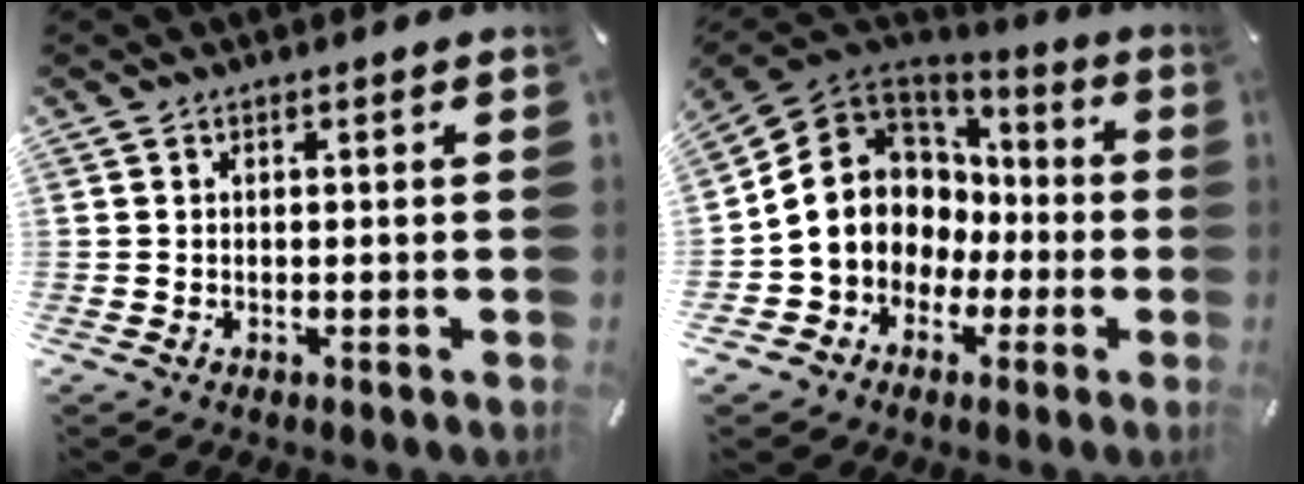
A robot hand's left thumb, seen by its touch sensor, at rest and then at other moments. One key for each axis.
{"total": 13.0, "fx": -1.4, "fy": 12.1, "fz": 4.4, "tx": -0.102, "ty": 0.001, "tz": -0.016}